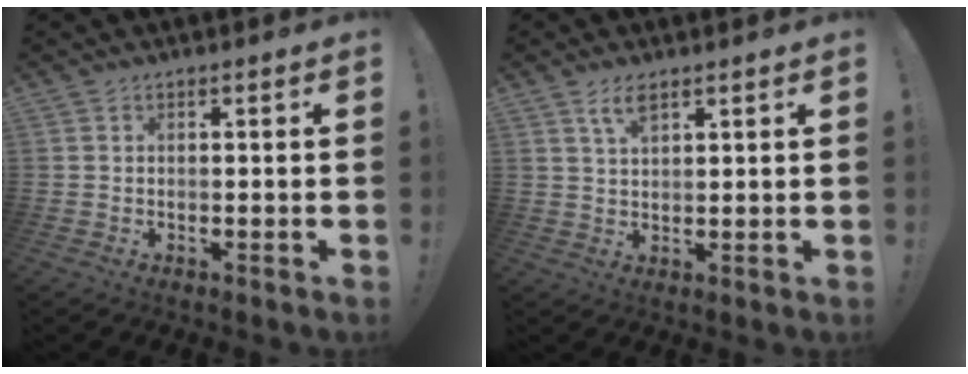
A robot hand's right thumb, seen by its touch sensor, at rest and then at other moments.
{"total": 4.4, "force": [2.9, 1.5, 3.1], "torque": [-0.050, -0.011, 0.049]}